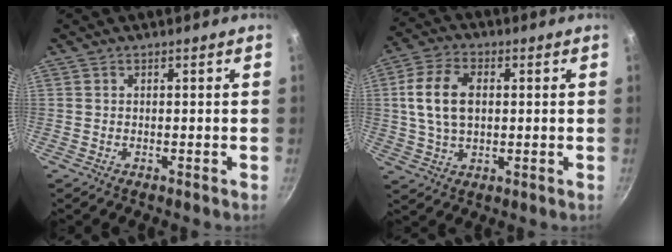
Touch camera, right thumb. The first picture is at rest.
{"total": 10.8, "force": [1.5, 6.9, 8.2], "torque": [-0.149, 0.012, 0.023]}